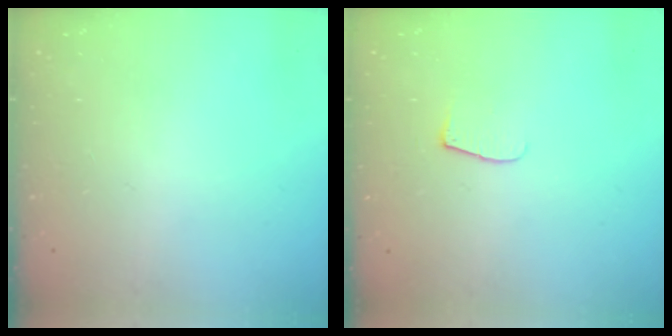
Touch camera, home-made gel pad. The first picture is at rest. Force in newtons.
{"total": 5.3, "press": 5.2, "slide": 0.6}